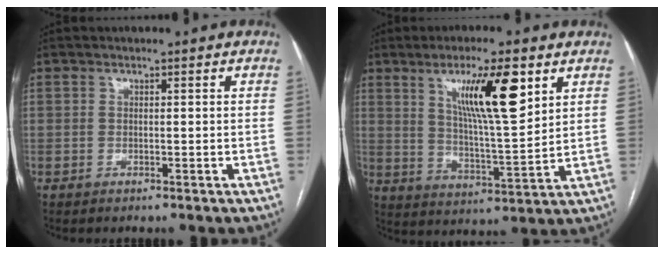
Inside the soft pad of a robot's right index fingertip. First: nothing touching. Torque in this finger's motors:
{"motor_torque": [1.15, 0.99, 0.45, 0.16]}